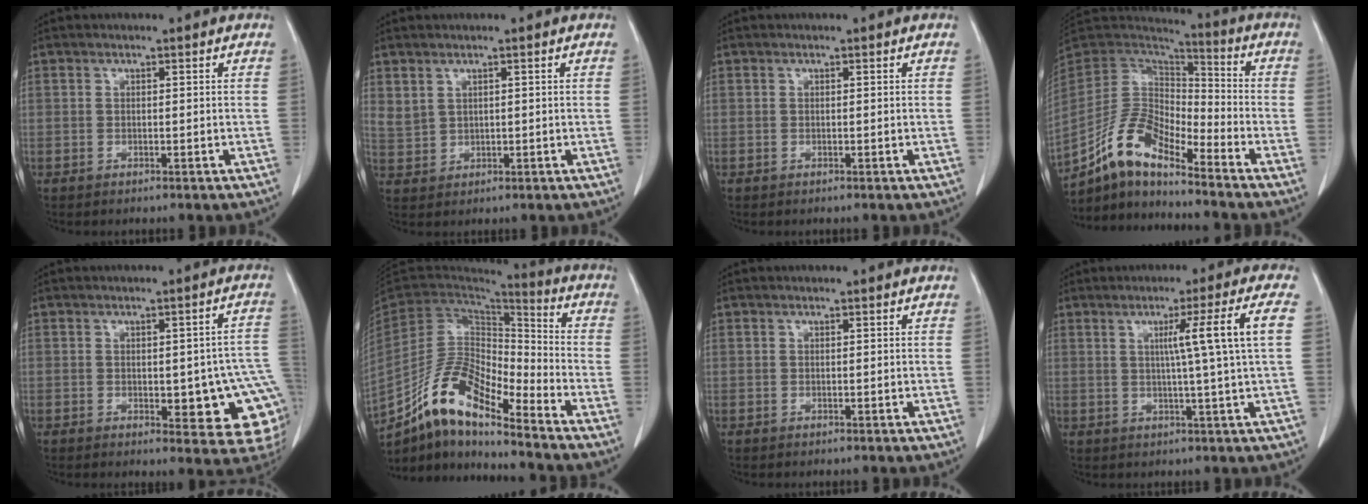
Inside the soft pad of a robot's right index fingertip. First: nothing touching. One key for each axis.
{"total": 2.7, "fx": 1.7, "fy": 1.9, "fz": 0.9, "tx": -0.018, "ty": 0.001, "tz": 0.042}
{"total": 0.0}
{"total": 11.3, "fx": -8.9, "fy": 3.2, "fz": 6.1, "tx": -0.128, "ty": 0.027, "tz": -0.171}
{"total": 13.5, "fx": -3.1, "fy": 5.1, "fz": 12.1, "tx": -0.093, "ty": 0.020, "tz": -0.022}
{"total": 12.9, "fx": -10.1, "fy": 3.3, "fz": 7.5, "tx": -0.144, "ty": 0.026, "tz": -0.186}
{"total": 0.0}
{"total": 8.2, "fx": 1.5, "fy": -2.5, "fz": 7.7, "tx": -0.117, "ty": 0.002, "tz": 0.030}